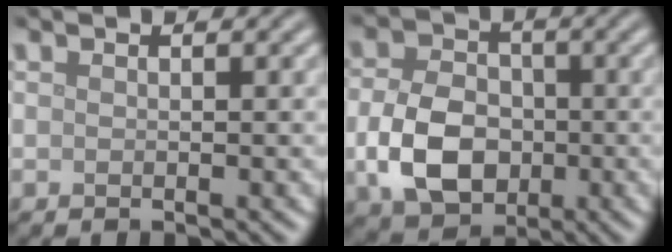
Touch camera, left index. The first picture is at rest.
{"total": 7.0, "force": [-1.4, 5.1, 4.6], "torque": [-0.098, -0.005, -0.032]}